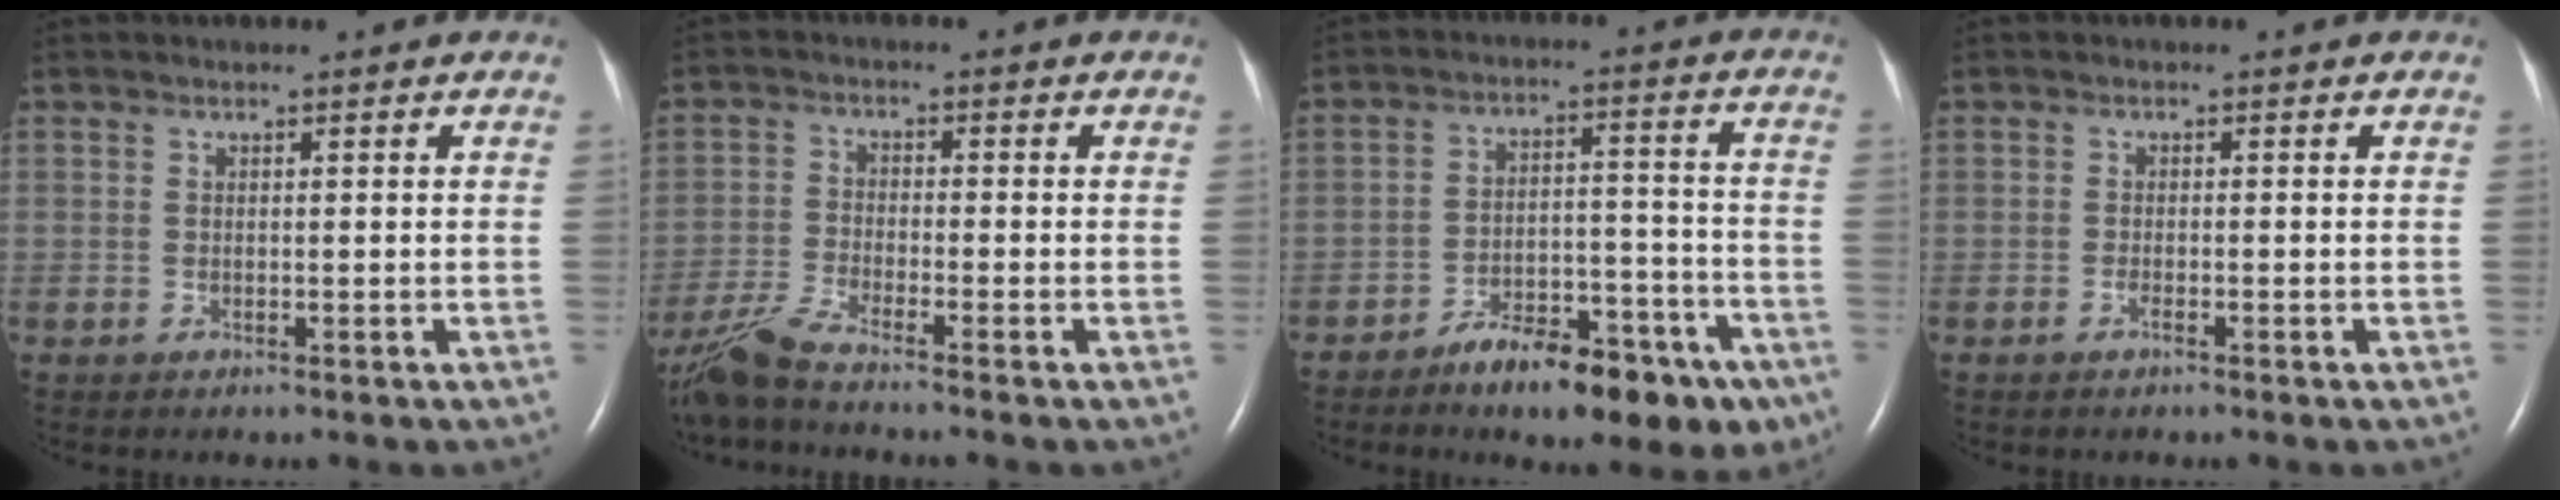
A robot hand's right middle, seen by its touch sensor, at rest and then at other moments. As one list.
[{"total": 6.3, "force": [-5.6, -0.8, 2.9], "torque": [-0.070, -0.024, -0.112]}, {"total": 13.2, "force": [-8.9, 5.0, 8.3], "torque": [-0.105, 0.026, -0.131]}, {"total": 0.9, "force": [-0.6, 0.0, 0.6], "torque": [-0.015, 0.000, -0.012]}]